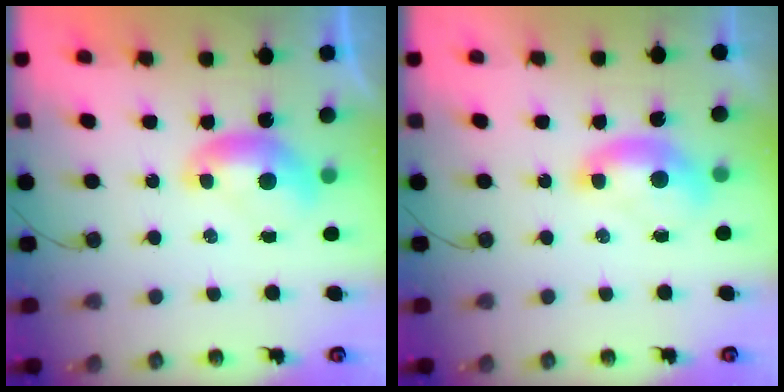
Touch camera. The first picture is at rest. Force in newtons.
{"total": 1.3, "press": 1.2, "slide": 0.5}